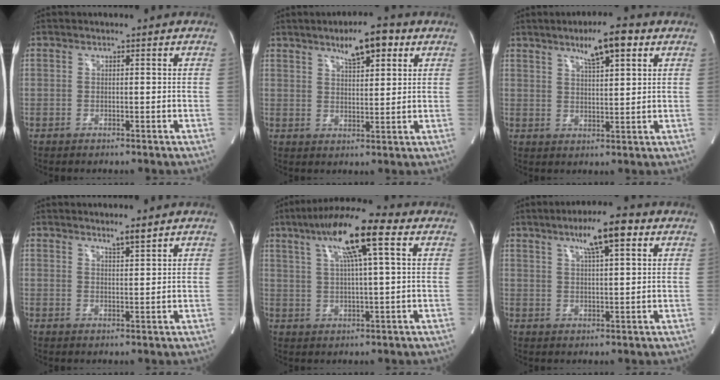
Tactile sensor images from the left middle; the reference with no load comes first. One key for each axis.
{"total": 7.1, "fx": 4.2, "fy": 1.9, "fz": 5.4, "tx": -0.090, "ty": 0.007, "tz": 0.067}
{"total": 7.4, "fx": 4.3, "fy": 1.1, "fz": 5.9, "tx": -0.100, "ty": 0.007, "tz": 0.069}
{"total": 2.1, "fx": 1.9, "fy": -0.2, "fz": 0.9, "tx": -0.018, "ty": -0.006, "tz": 0.035}
{"total": 12.8, "fx": 5.6, "fy": 1.1, "fz": 11.5, "tx": -0.207, "ty": 0.027, "tz": 0.092}
{"total": 8.0, "fx": 4.3, "fy": 1.0, "fz": 6.7, "tx": -0.114, "ty": 0.012, "tz": 0.068}